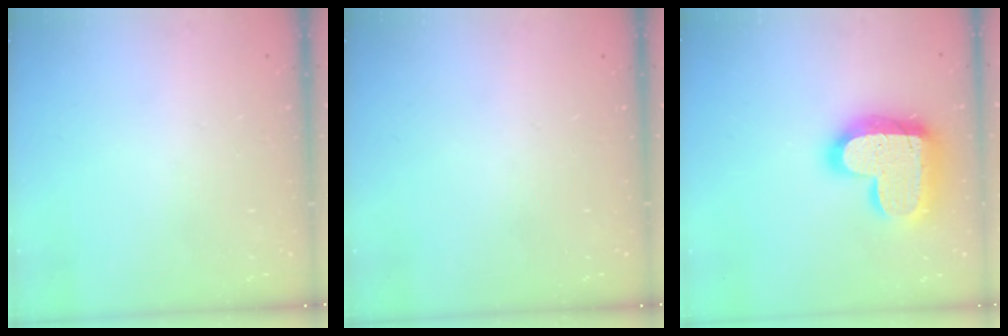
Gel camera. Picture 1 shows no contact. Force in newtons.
{"total": 0.0}
{"total": 22.1, "press": 22.0, "slide": 1.5}